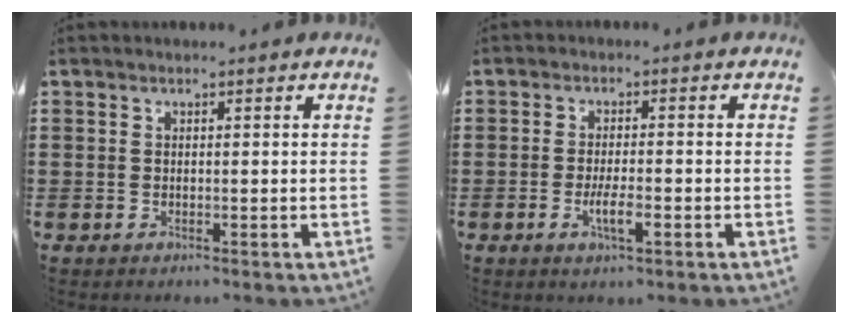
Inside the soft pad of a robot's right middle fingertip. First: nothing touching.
{"total": 3.6, "force": [-1.3, 0.6, 3.3], "torque": [-0.062, -0.002, -0.026]}